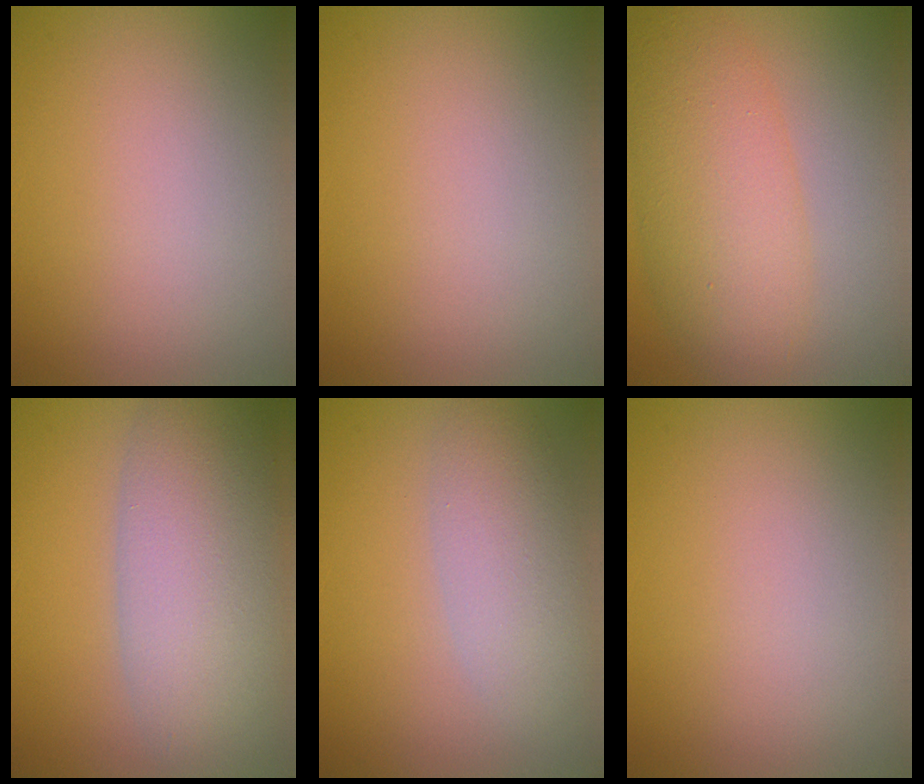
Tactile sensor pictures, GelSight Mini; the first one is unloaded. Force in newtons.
{"total": 0.0}
{"total": 7.1, "press": 7.1, "slide": 0.1}
{"total": 9.0, "press": 9.0, "slide": 0.6}
{"total": 4.6, "press": 4.6, "slide": 0.2}
{"total": 0.0}